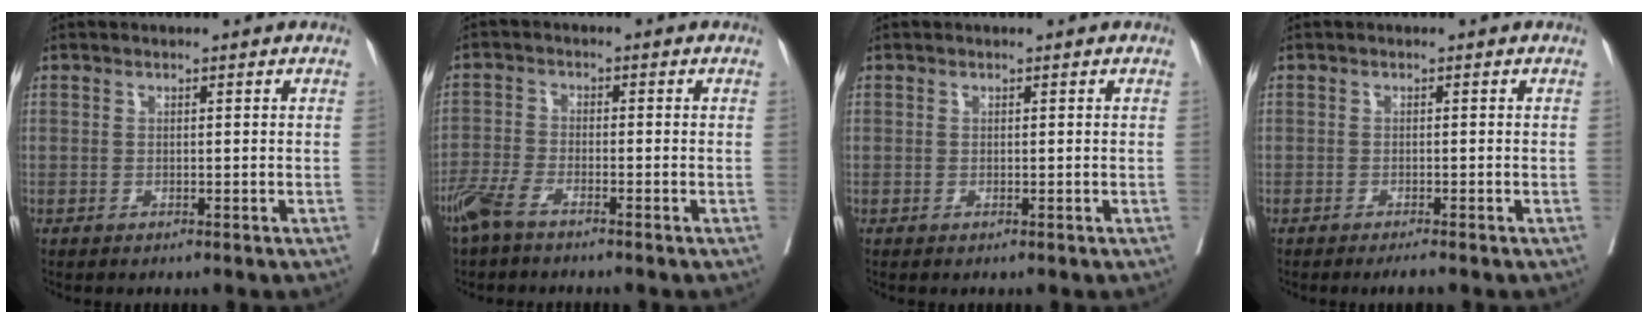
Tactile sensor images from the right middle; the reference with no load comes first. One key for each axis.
{"total": 4.2, "fx": -3.3, "fy": 1.0, "fz": 2.4, "tx": -0.059, "ty": -0.004, "tz": -0.070}
{"total": 0.0}
{"total": 1.6, "fx": -1.4, "fy": -0.1, "fz": 0.8, "tx": -0.012, "ty": -0.005, "tz": -0.024}